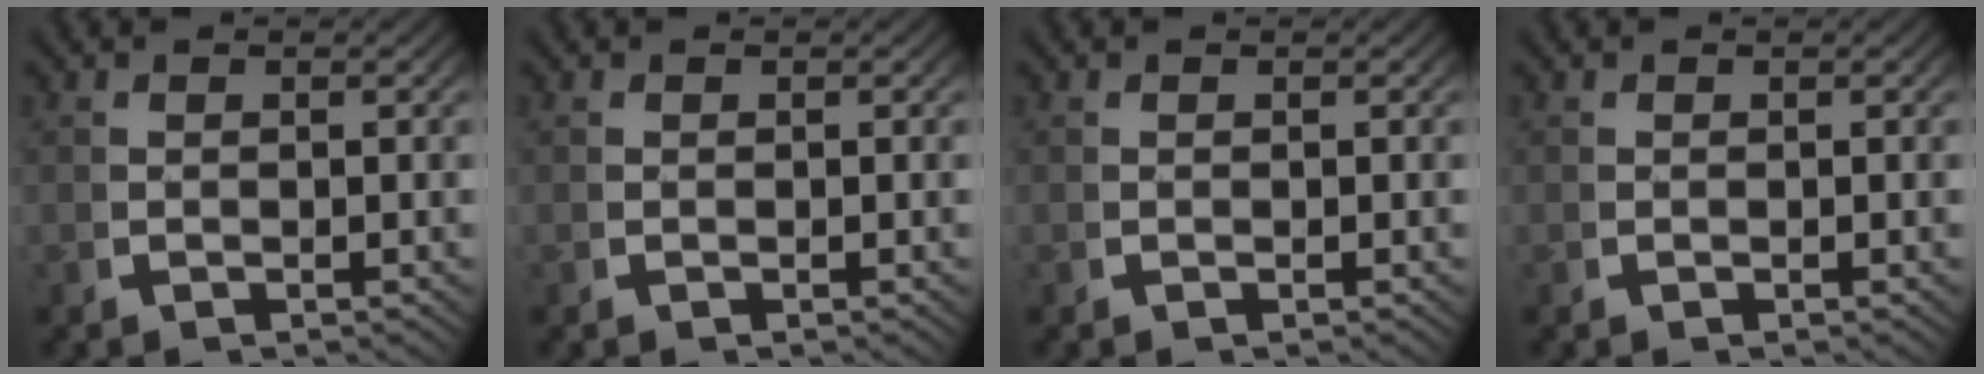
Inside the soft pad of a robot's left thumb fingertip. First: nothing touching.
{"total": 0.0}
{"total": 0.0}
{"total": 0.0}